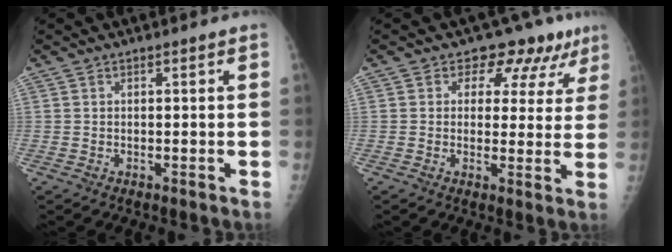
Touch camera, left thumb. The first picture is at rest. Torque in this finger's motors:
{"motor_torque": [0.06, 0.14, -0.15, -0.19, 0.01]}